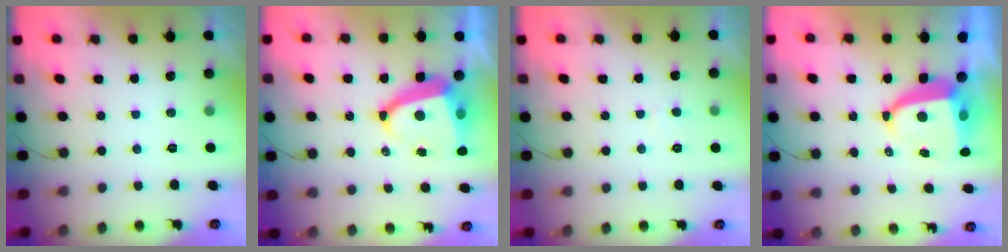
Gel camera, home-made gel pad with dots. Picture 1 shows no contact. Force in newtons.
{"total": 10.1, "press": 10.0, "slide": 1.2}
{"total": 1.8, "press": 1.7, "slide": 0.1}
{"total": 8.8, "press": 8.8, "slide": 1.0}